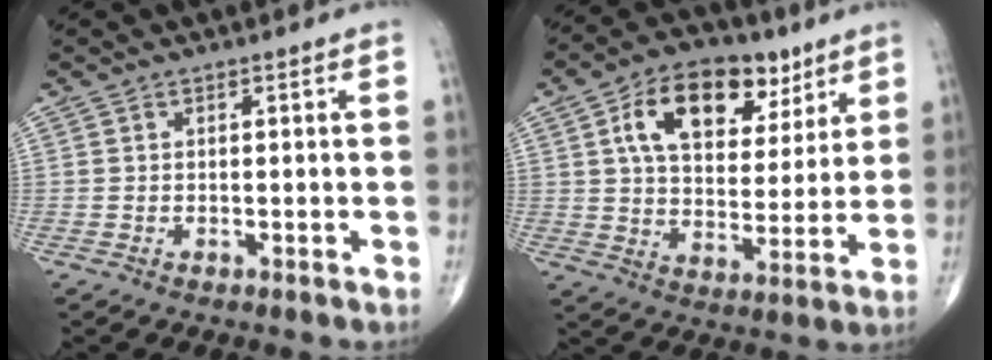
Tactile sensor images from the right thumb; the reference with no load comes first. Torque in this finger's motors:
{"motor_torque": [0.38, 3.19, 0.95, 0.34, 0.05]}